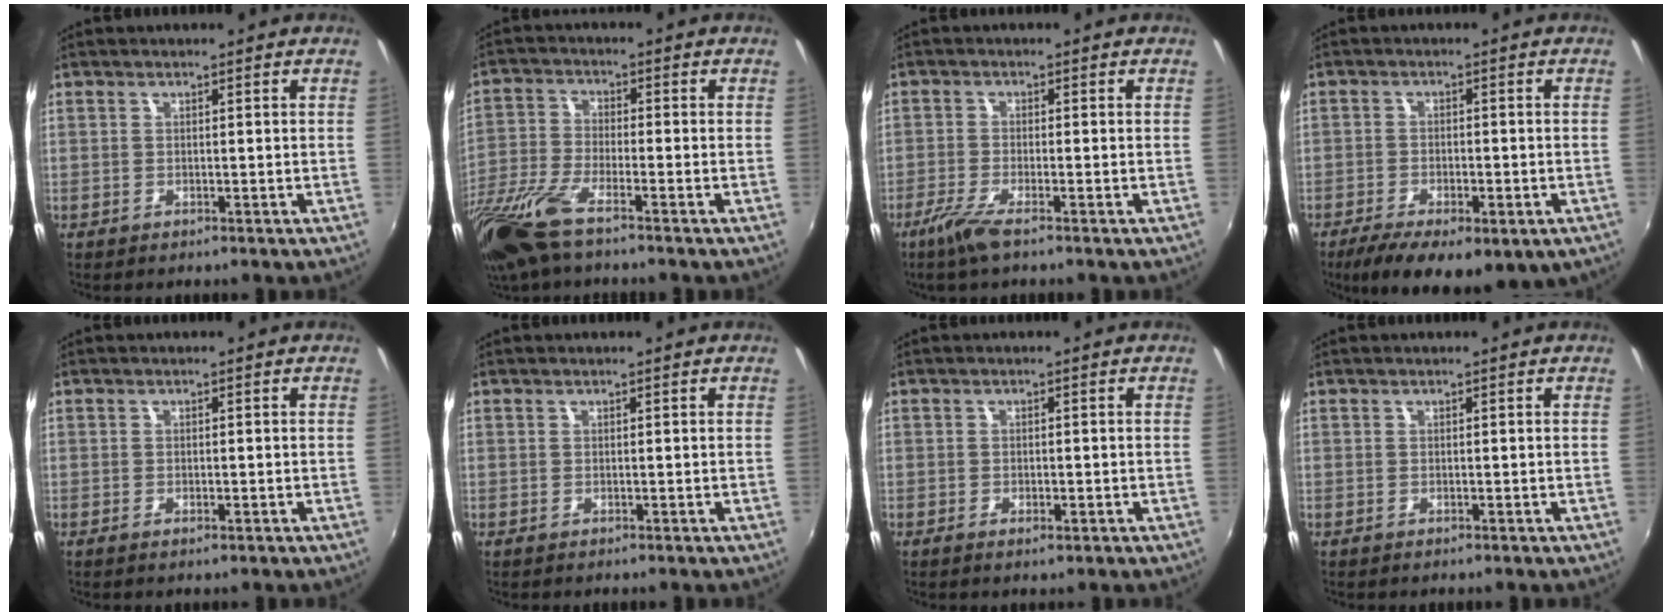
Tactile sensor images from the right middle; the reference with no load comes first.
{"total": 12.4, "force": [-8.9, 2.4, 8.4], "torque": [-0.192, -0.039, -0.180]}
{"total": 4.7, "force": [-3.2, 0.1, 3.3], "torque": [-0.087, -0.012, -0.066]}
{"total": 14.5, "force": [-8.6, 6.1, 10.0], "torque": [-0.196, -0.043, -0.123]}
{"total": 0.8, "force": [-0.5, 0.4, 0.5], "torque": [-0.009, -0.003, -0.008]}
{"total": 0.0}
{"total": 1.8, "force": [-0.9, 0.9, 1.2], "torque": [-0.022, -0.005, -0.015]}
{"total": 0.0}